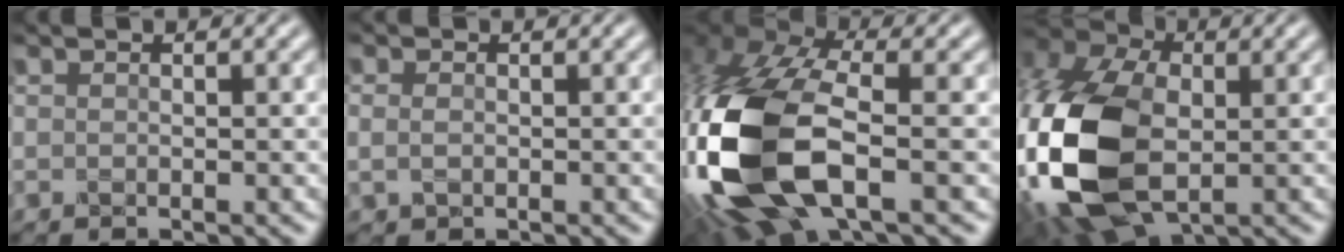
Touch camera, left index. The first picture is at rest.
{"total": 1.4, "force": [-0.1, 1.0, 0.9], "torque": [-0.023, 0.000, 0.004]}
{"total": 15.6, "force": [-3.8, 7.6, 13.0], "torque": [-0.321, -0.010, -0.076]}
{"total": 15.3, "force": [-2.4, 9.7, 11.6], "torque": [-0.288, -0.023, -0.049]}